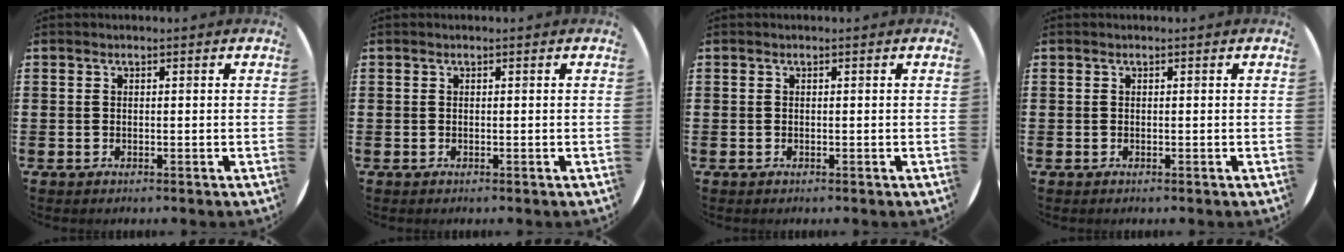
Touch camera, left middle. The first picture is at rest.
{"total": 0.0}
{"total": 0.0}
{"total": 0.0}